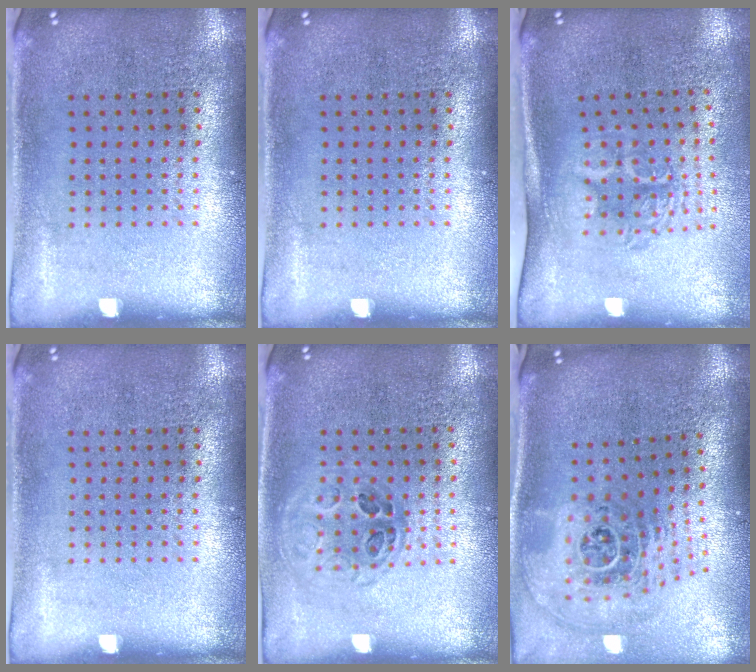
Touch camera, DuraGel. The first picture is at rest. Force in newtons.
{"total": 0.0}
{"total": 1.7, "press": 1.3, "slide": 1.1}
{"total": 0.0}
{"total": 1.1, "press": 1.0, "slide": 0.5}
{"total": 2.8, "press": 1.8, "slide": 2.1}